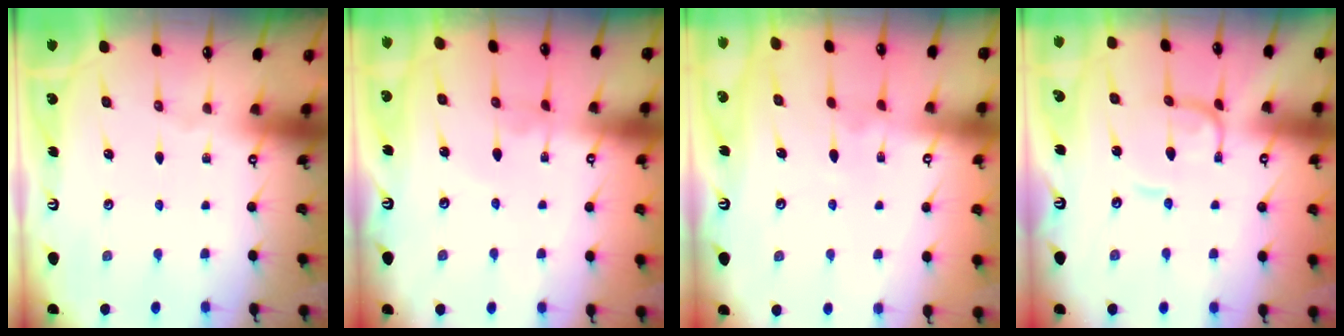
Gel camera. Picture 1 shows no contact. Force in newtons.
{"total": 2.7, "press": 2.7, "slide": 0.1}
{"total": 2.9, "press": 2.8, "slide": 0.5}
{"total": 0.0}